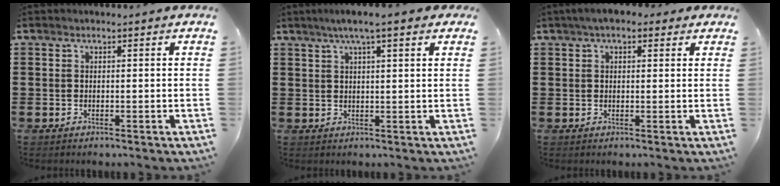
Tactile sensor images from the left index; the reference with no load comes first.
{"total": 4.7, "force": [3.1, 0.5, 3.4], "torque": [-0.066, 0.005, 0.053]}
{"total": 3.2, "force": [2.1, 1.6, 1.8], "torque": [-0.044, 0.009, 0.037]}